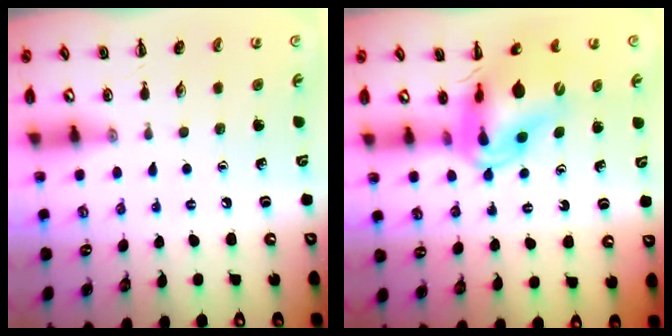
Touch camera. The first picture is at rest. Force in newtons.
{"total": 13.3, "press": 12.7, "slide": 4.0}